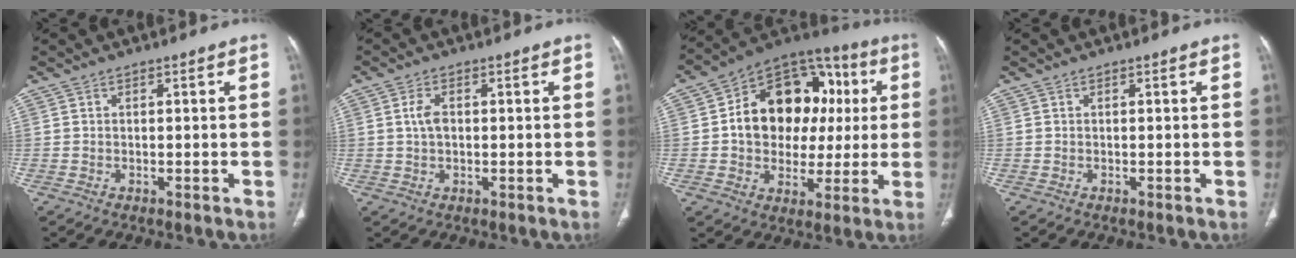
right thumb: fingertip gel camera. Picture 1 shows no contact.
{"total": 3.1, "force": [0.4, 1.9, 2.4], "torque": [-0.051, 0.004, 0.007]}
{"total": 20.9, "force": [2.4, 15.5, 13.9], "torque": [-0.158, 0.034, 0.039]}
{"total": 0.0}